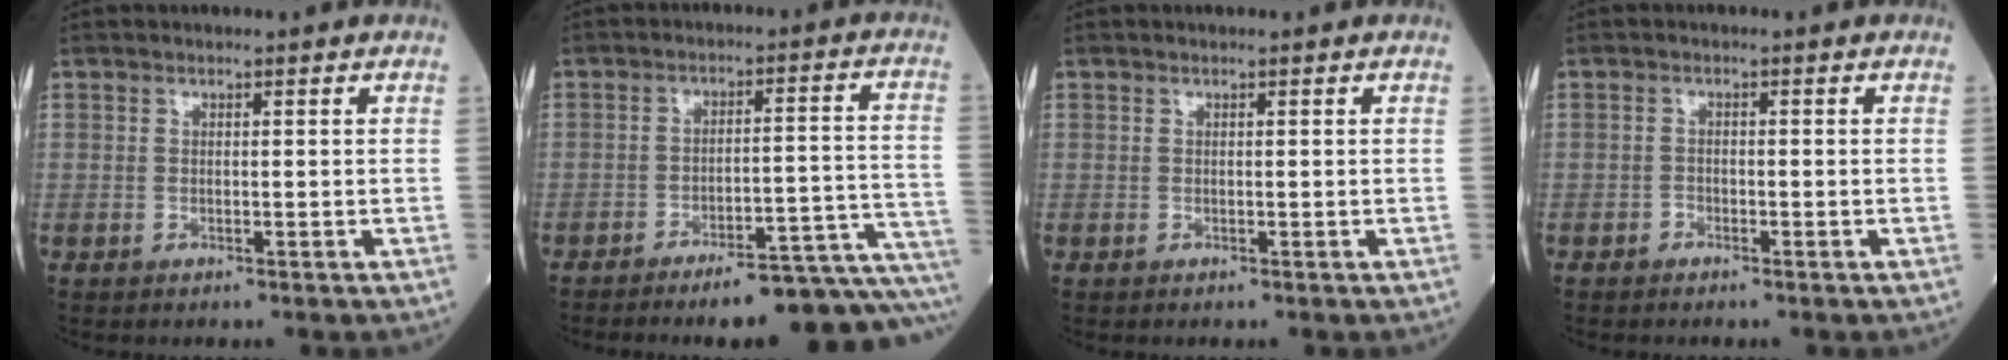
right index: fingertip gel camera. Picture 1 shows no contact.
{"total": 16.9, "force": [-14.7, 0.2, 8.4], "torque": [-0.041, 0.029, -0.194]}
{"total": 0.0}
{"total": 0.8, "force": [-0.7, 0.4, 0.1], "torque": [0.002, 0.002, -0.016]}